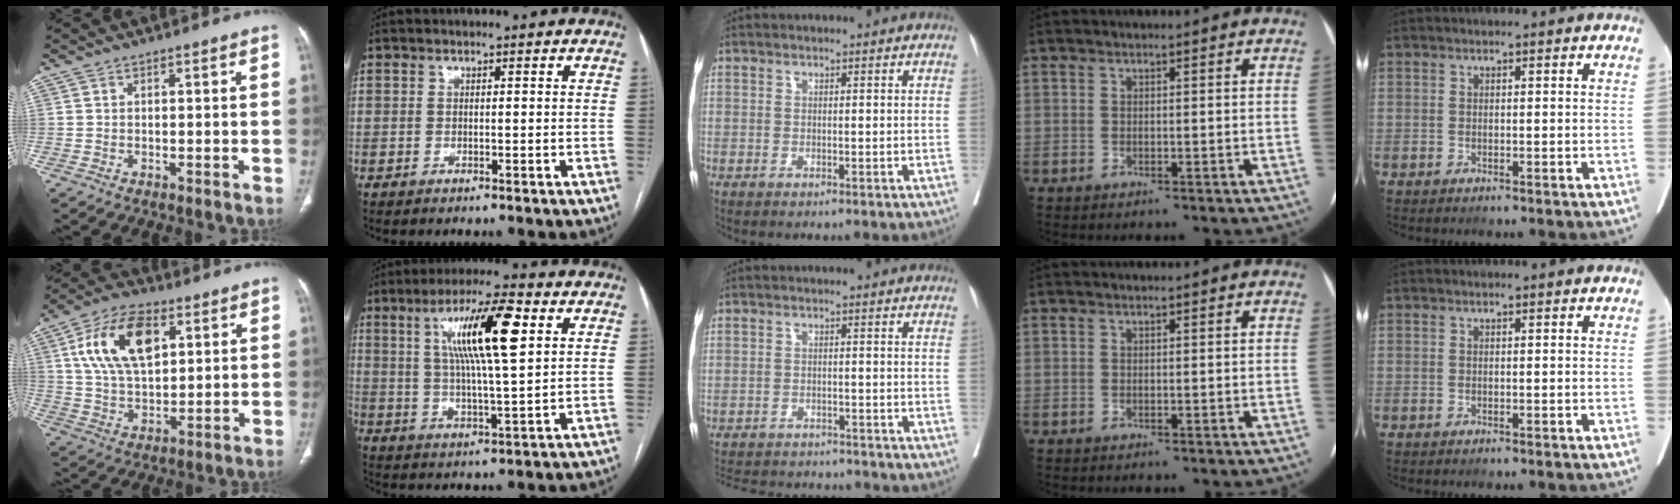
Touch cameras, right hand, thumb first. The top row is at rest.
{"thumb": {"total": 15.5, "force": [5.3, 8.4, 11.9], "torque": [-0.204, -0.005, 0.099]}, "index": {"total": 13.3, "force": [4.4, 1.3, 12.4], "torque": [-0.226, 0.011, 0.077]}, "middle": {"total": 11.5, "force": [-10.8, 2.6, 3.1], "torque": [-0.060, 0.005, -0.146]}}